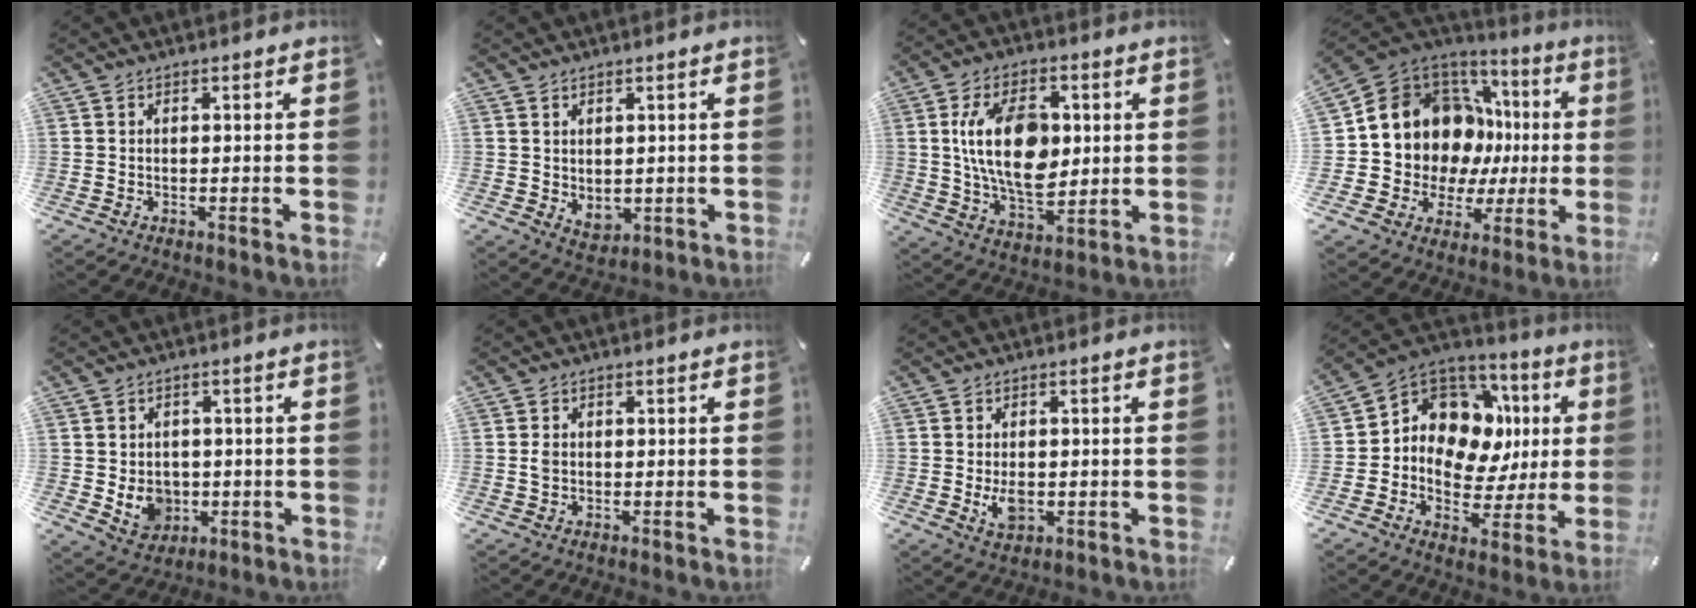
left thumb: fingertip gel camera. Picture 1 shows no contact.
{"total": 3.1, "force": [1.5, 2.6, 0.7], "torque": [0.000, -0.008, 0.027]}
{"total": 16.8, "force": [2.2, 10.8, 12.7], "torque": [-0.251, 0.002, 0.033]}
{"total": 14.0, "force": [4.3, 12.3, 5.0], "torque": [-0.094, -0.062, 0.103]}
{"total": 6.9, "force": [-0.4, 6.3, 2.8], "torque": [-0.045, 0.001, -0.003]}
{"total": 1.8, "force": [0.1, 1.5, 0.8], "torque": [-0.018, 0.006, 0.001]}
{"total": 4.6, "force": [-0.7, 3.0, 3.5], "torque": [-0.073, -0.006, -0.014]}
{"total": 12.2, "force": [2.5, 10.3, 6.1], "torque": [-0.094, -0.031, 0.049]}